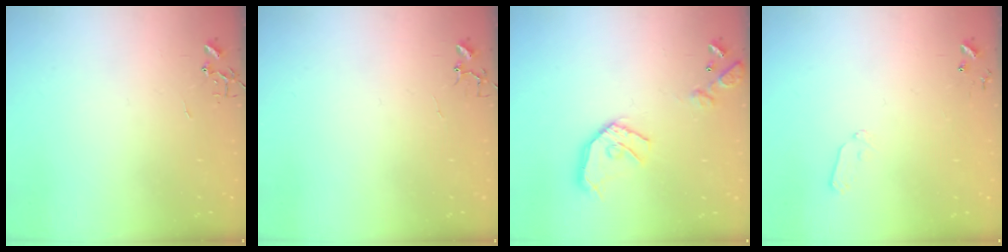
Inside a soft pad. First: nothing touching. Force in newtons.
{"total": 3.8, "press": 3.8, "slide": 0.4}
{"total": 14.7, "press": 14.6, "slide": 1.6}
{"total": 6.0, "press": 5.9, "slide": 1.0}